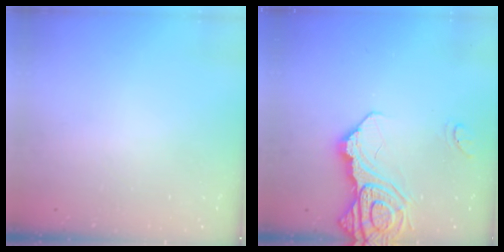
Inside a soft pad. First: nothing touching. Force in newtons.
{"total": 16.8, "press": 16.7, "slide": 1.9}